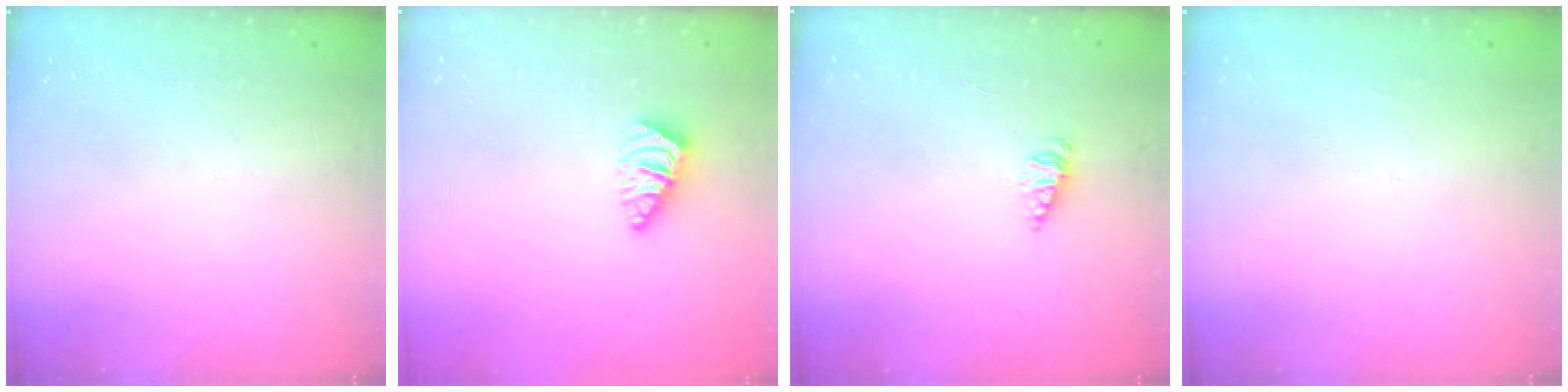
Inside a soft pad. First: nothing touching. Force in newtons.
{"total": 1.0, "press": 1.0, "slide": 0.3}
{"total": 2.2, "press": 2.2, "slide": 0.3}
{"total": 0.0}